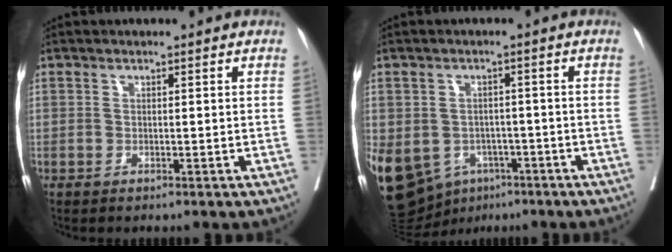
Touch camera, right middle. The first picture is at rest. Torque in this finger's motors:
{"motor_torque": [1.53, -0.61, 1.06, 0.21]}